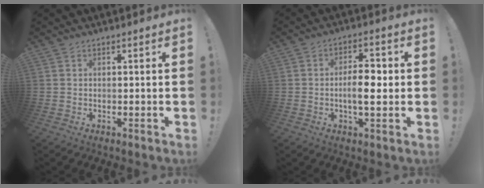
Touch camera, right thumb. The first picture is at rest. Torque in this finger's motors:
{"motor_torque": [1.15, 1.24, 0.94, -0.22, 0.22]}